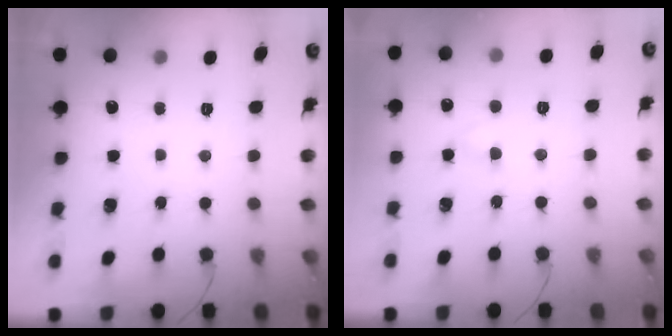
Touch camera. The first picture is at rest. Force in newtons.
{"total": 2.0, "press": 1.8, "slide": 0.9}